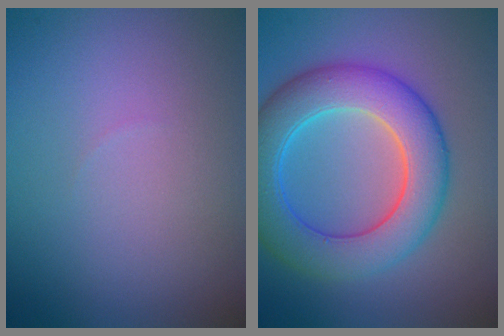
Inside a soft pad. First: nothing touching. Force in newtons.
{"total": 8.3, "press": 8.3, "slide": 0.3}